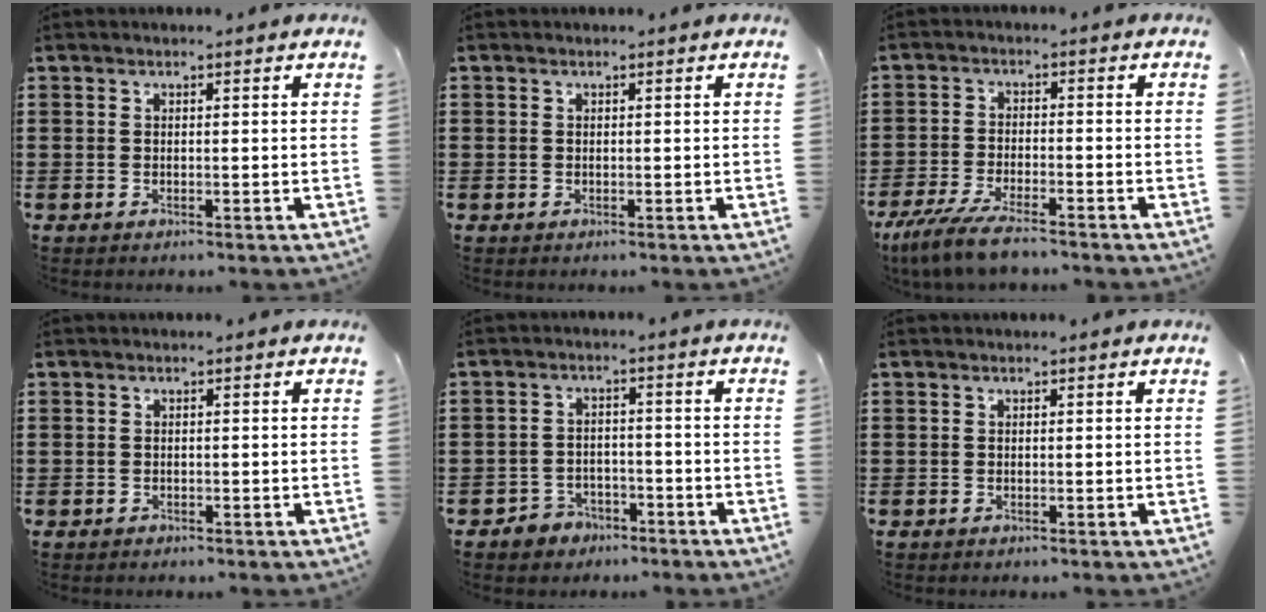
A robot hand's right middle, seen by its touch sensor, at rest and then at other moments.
{"total": 0.6, "force": [-0.1, 0.6, 0.0], "torque": [-0.001, 0.005, -0.004]}
{"total": 6.3, "force": [-5.3, 0.8, 3.4], "torque": [-0.081, -0.009, -0.104]}
{"total": 0.8, "force": [-0.6, 0.6, 0.0], "torque": [0.001, 0.004, -0.014]}
{"total": 3.2, "force": [-2.8, 1.5, 0.1], "torque": [-0.010, 0.003, -0.061]}
{"total": 0.0}